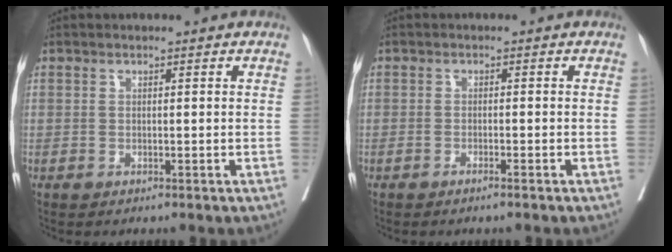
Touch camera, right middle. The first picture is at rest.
{"total": 1.5, "force": [-1.2, -0.1, 1.0], "torque": [-0.019, 0.000, -0.018]}